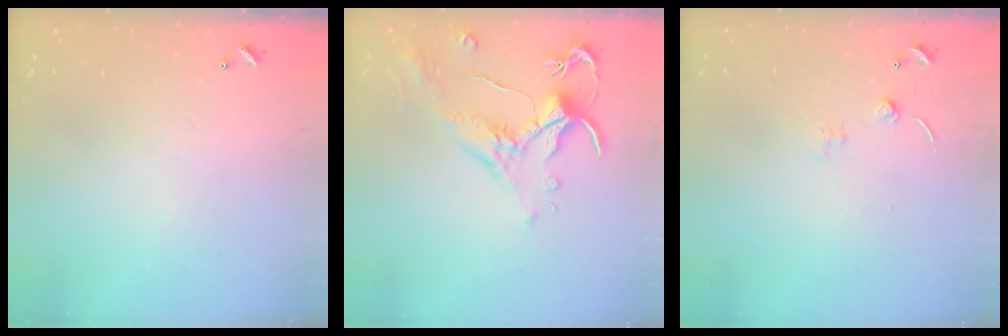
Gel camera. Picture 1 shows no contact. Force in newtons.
{"total": 1.5, "press": 1.0, "slide": 1.1}
{"total": 0.9, "press": 0.9, "slide": 0.3}